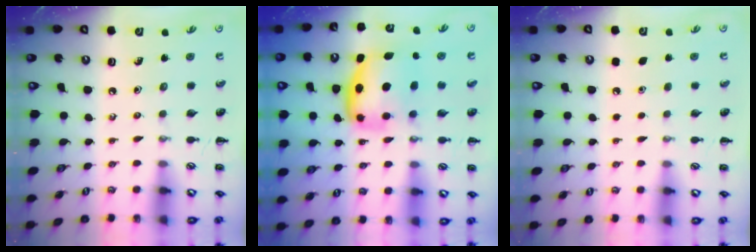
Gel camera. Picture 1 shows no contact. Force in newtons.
{"total": 7.1, "press": 7.0, "slide": 1.1}
{"total": 1.6, "press": 1.6, "slide": 0.1}